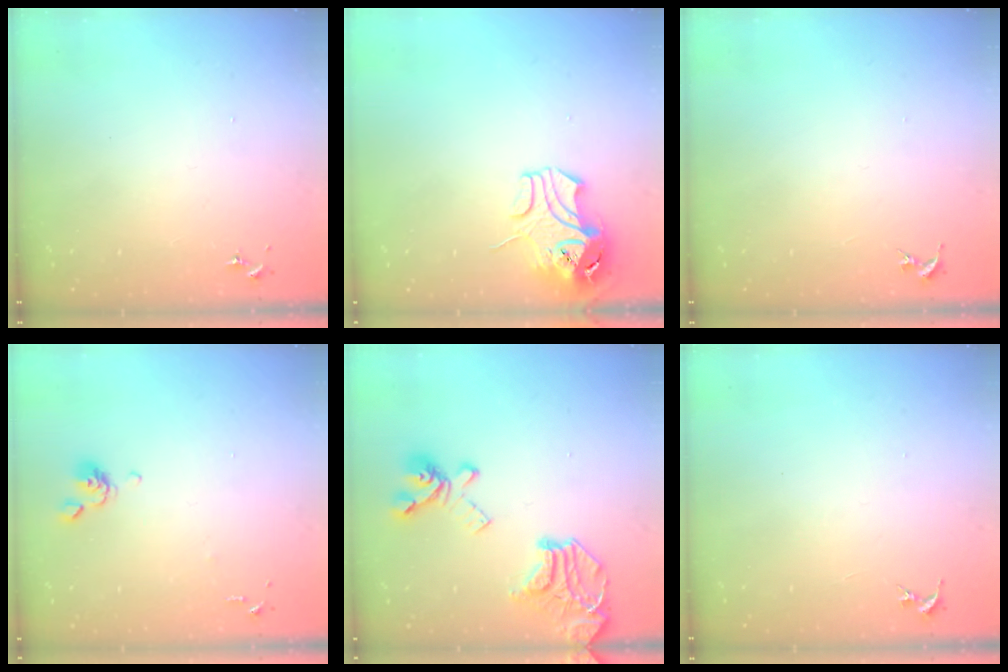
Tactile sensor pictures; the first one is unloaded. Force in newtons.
{"total": 9.8, "press": 9.7, "slide": 1.6}
{"total": 0.0}
{"total": 6.4, "press": 6.2, "slide": 1.5}
{"total": 21.1, "press": 21.0, "slide": 2.3}
{"total": 0.0}